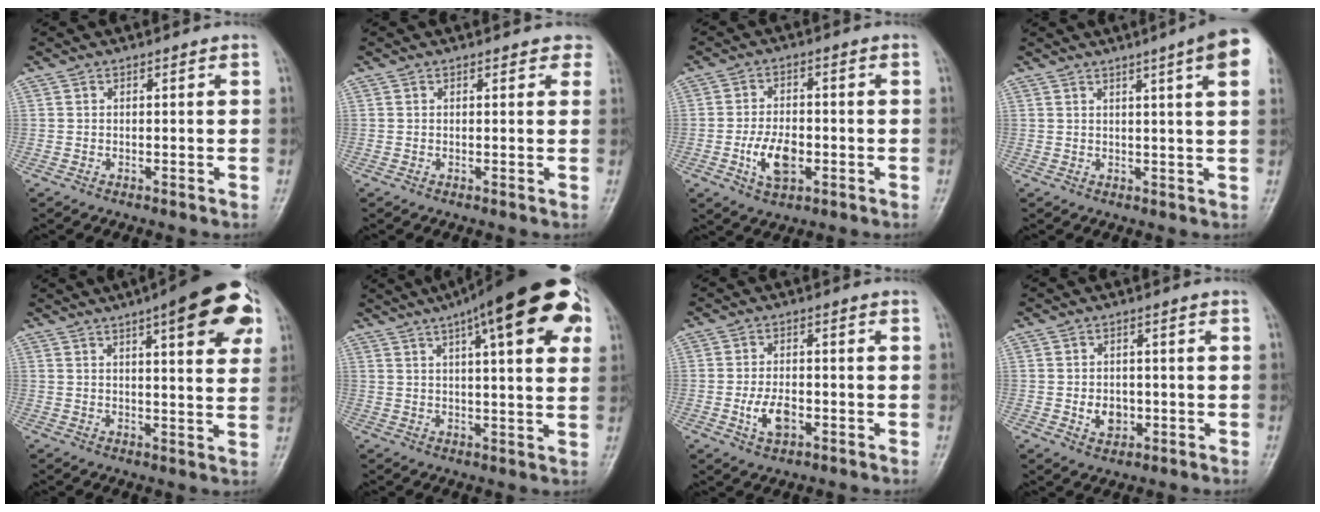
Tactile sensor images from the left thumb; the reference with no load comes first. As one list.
[{"total": 2.4, "force": [1.7, 1.3, 1.0], "torque": [0.017, -0.002, 0.008]}, {"total": 7.6, "force": [-2.2, 4.4, 5.8], "torque": [-0.098, 0.008, -0.039]}, {"total": 9.9, "force": [4.8, 0.5, 8.6], "torque": [-0.105, -0.003, 0.048]}, {"total": 16.0, "force": [7.2, 4.5, 13.5], "torque": [-0.143, -0.013, 0.087]}, {"total": 22.6, "force": [10.4, 6.2, 19.1], "torque": [-0.259, 0.009, 0.141]}, {"total": 5.3, "force": [-1.7, 3.0, 4.0], "torque": [-0.072, 0.007, -0.029]}, {"total": 4.2, "force": [-0.8, 3.3, 2.5], "torque": [-0.025, 0.002, -0.007]}]